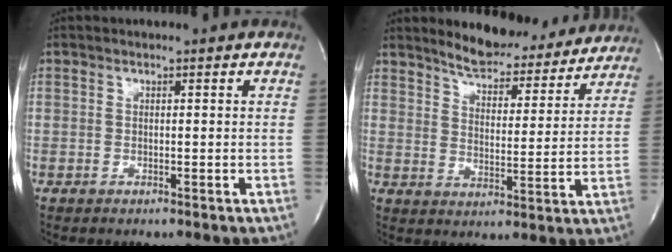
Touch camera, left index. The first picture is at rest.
{"total": 13.4, "force": [12.4, 3.5, 3.5], "torque": [-0.036, -0.016, 0.165]}